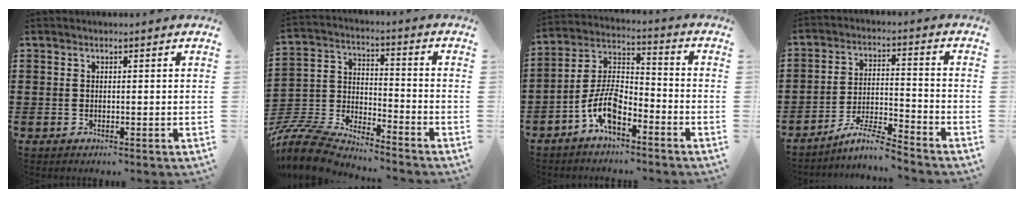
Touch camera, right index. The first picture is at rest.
{"total": 8.1, "force": [-7.8, 1.6, 1.8], "torque": [-0.070, -0.005, -0.165]}
{"total": 8.2, "force": [-5.0, 3.5, 5.5], "torque": [-0.135, 0.000, -0.100]}
{"total": 6.2, "force": [-5.6, 0.1, 2.8], "torque": [-0.059, -0.006, -0.108]}